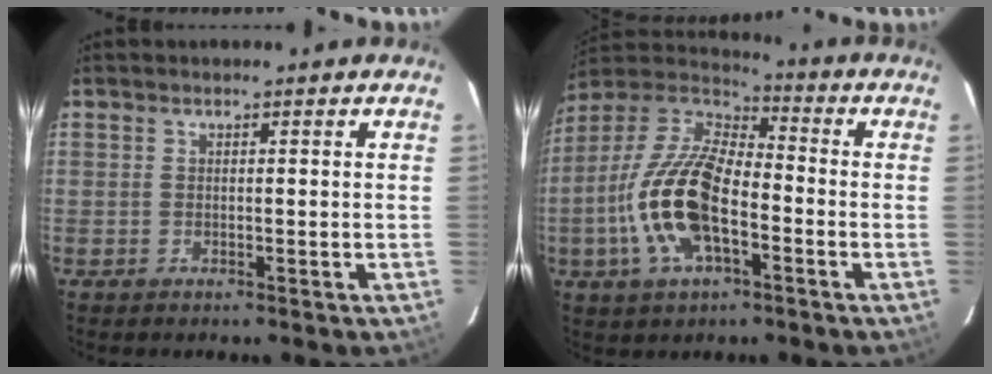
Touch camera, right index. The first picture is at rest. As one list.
[{"total": 17.3, "force": [-5.0, 7.8, 14.5], "torque": [-0.305, -0.002, -0.100]}]